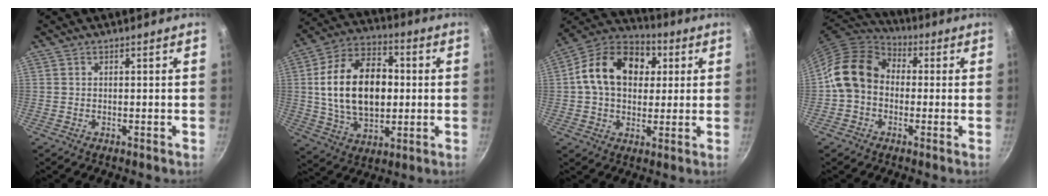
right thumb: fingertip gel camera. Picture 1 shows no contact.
{"total": 20.2, "force": [1.1, 13.0, 15.4], "torque": [-0.239, 0.016, 0.018]}
{"total": 17.3, "force": [3.5, 12.6, 11.3], "torque": [-0.165, 0.022, 0.040]}
{"total": 11.8, "force": [-0.5, 9.4, 7.1], "torque": [-0.107, 0.035, -0.031]}